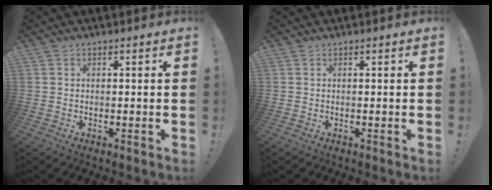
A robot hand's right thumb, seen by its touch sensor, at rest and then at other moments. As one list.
[{"total": 0.0}]